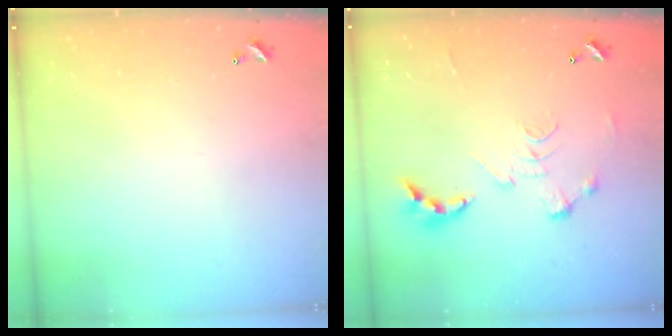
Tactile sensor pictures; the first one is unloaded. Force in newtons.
{"total": 0.0}